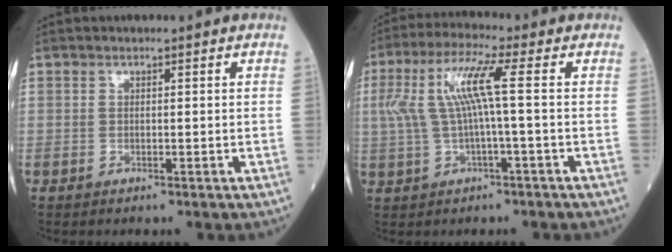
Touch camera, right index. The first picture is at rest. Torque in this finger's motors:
{"motor_torque": [1.26, 0.47, 0.68, 0.21]}